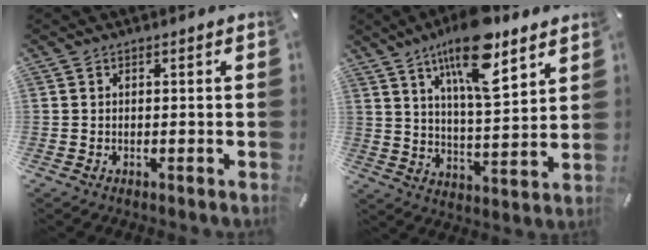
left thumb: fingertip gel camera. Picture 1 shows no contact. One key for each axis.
{"total": 16.4, "fx": 10.7, "fy": 5.4, "fz": 11.2, "tx": -0.194, "ty": -0.046, "tz": 0.178}